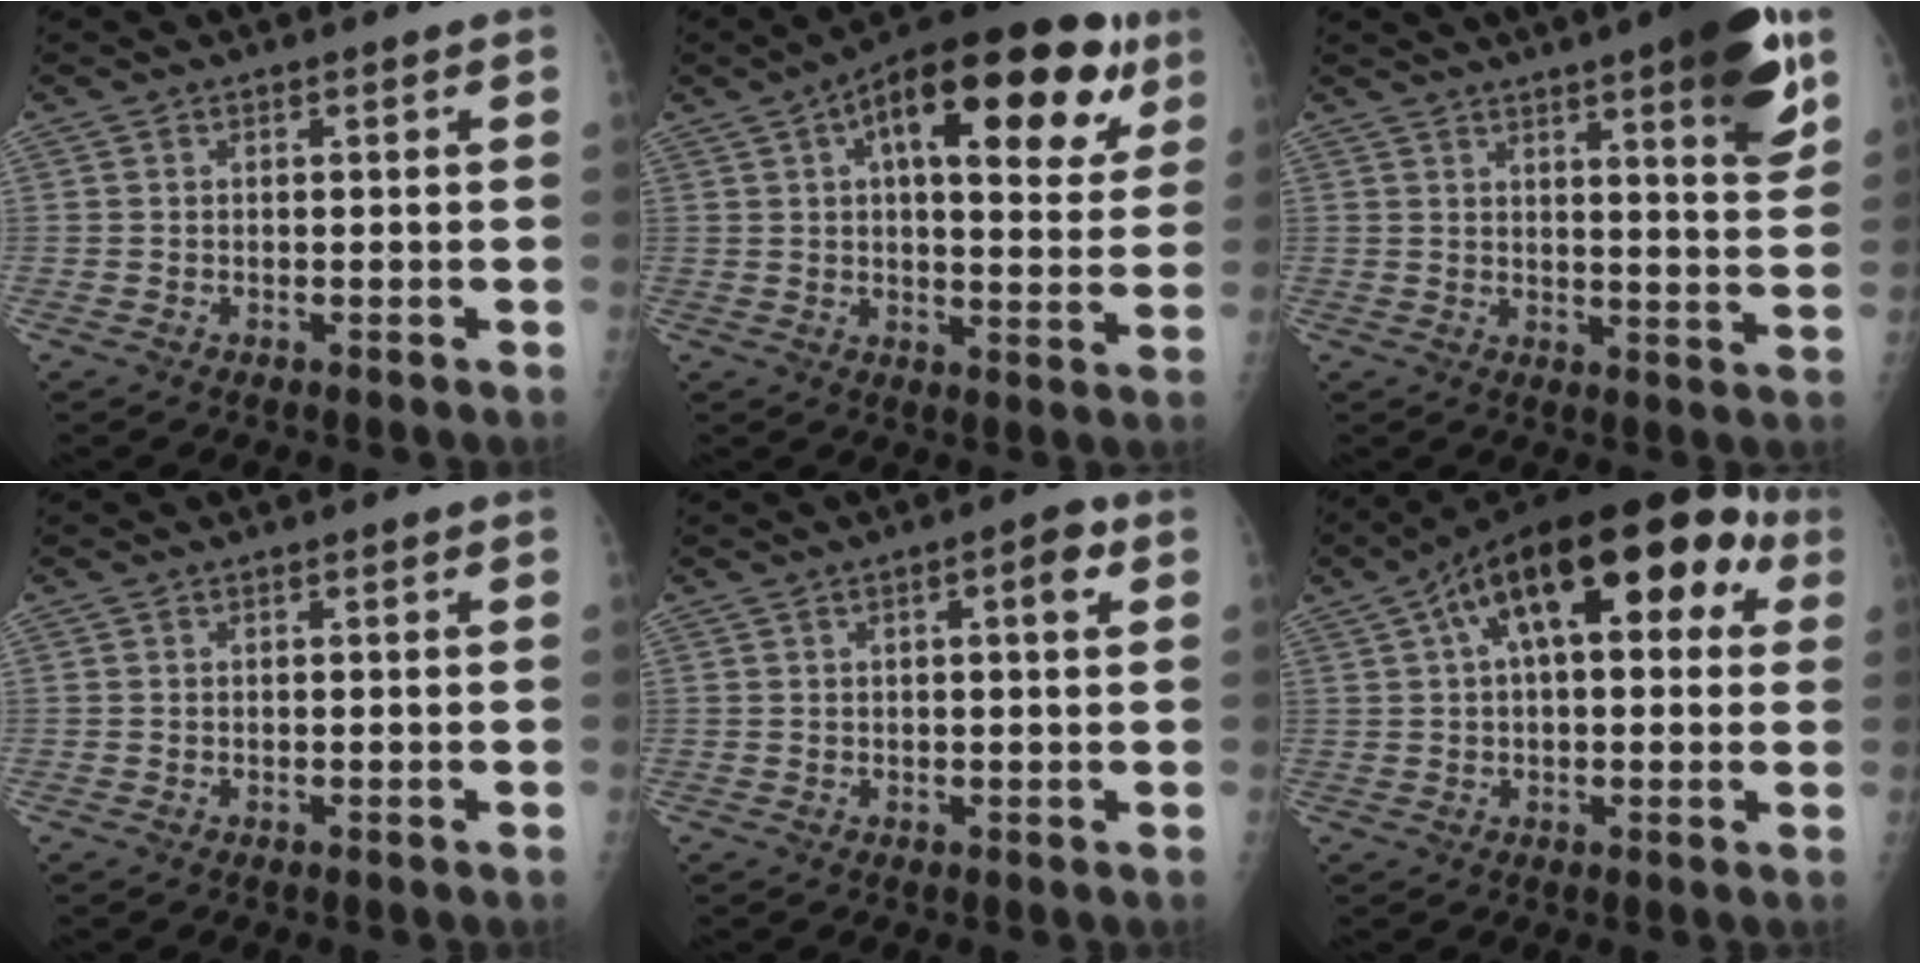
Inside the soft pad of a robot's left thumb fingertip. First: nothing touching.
{"total": 24.2, "force": [10.4, 10.1, 19.5], "torque": [-0.252, 0.008, 0.142]}
{"total": 14.8, "force": [8.1, 2.9, 12.0], "torque": [-0.139, -0.038, 0.107]}
{"total": 0.0}
{"total": 5.0, "force": [1.7, 1.5, 4.4], "torque": [-0.057, 0.004, 0.019]}
{"total": 21.0, "force": [7.1, 9.8, 17.1], "torque": [-0.239, 0.048, 0.102]}